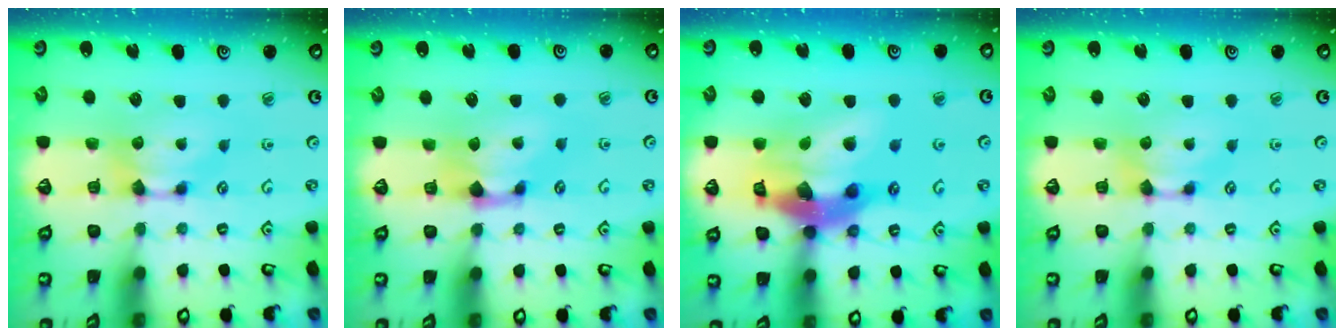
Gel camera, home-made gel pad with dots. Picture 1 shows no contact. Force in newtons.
{"total": 1.2, "press": 0.4, "slide": 1.1}
{"total": 17.1, "press": 16.7, "slide": 3.5}
{"total": 0.0}